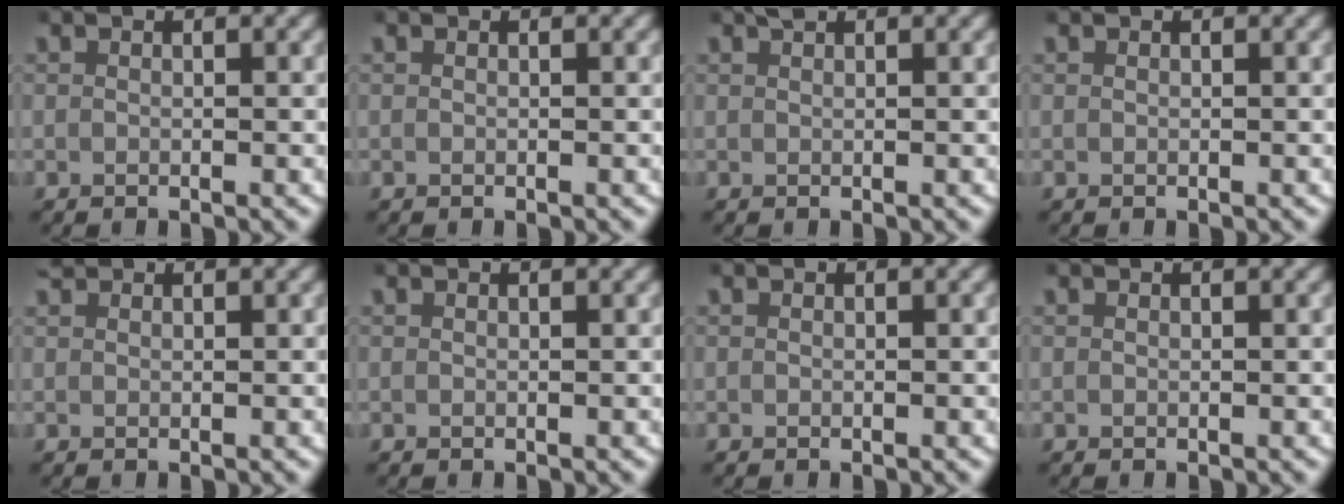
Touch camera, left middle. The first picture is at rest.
{"total": 0.0}
{"total": 1.0, "force": [0.9, 0.2, 0.3], "torque": [-0.004, 0.003, 0.015]}
{"total": 0.0}
{"total": 0.7, "force": [0.7, 0.0, 0.0], "torque": [-0.001, 0.000, 0.013]}
{"total": 0.0}
{"total": 0.0}
{"total": 0.0}